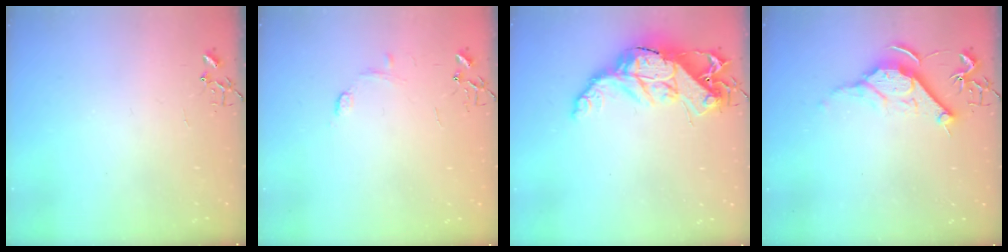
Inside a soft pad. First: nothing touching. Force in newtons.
{"total": 6.6, "press": 6.6, "slide": 0.9}
{"total": 19.1, "press": 19.1, "slide": 1.2}
{"total": 11.4, "press": 11.4, "slide": 1.2}